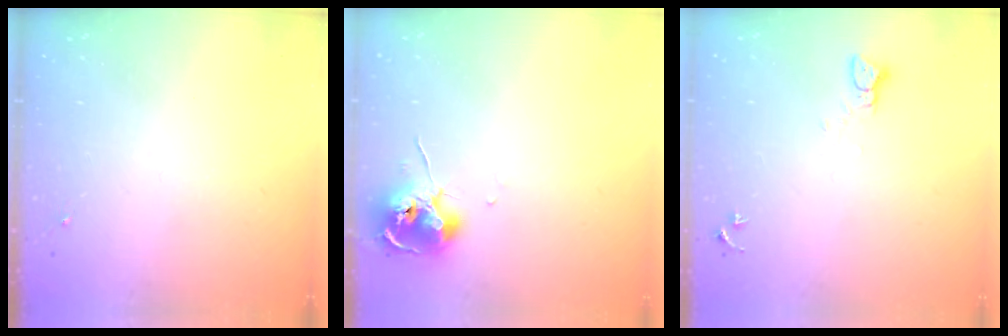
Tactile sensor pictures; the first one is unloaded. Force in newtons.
{"total": 10.5, "press": 10.4, "slide": 1.0}
{"total": 2.2, "press": 2.2, "slide": 0.2}